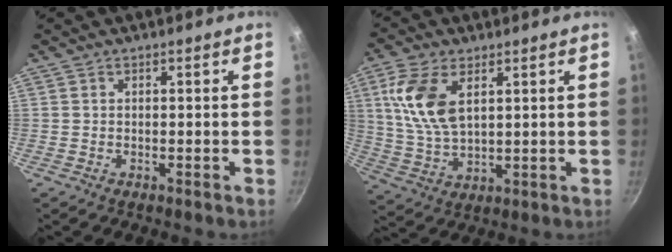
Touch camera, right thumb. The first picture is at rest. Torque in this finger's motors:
{"motor_torque": [-0.67, 1.03, 0.78, 0.49, 0.13]}